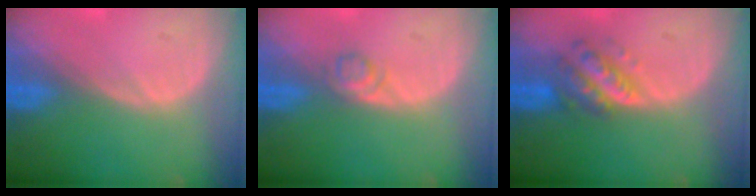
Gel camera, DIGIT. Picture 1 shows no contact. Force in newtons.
{"total": 1.9, "press": 1.8, "slide": 0.2}
{"total": 5.8, "press": 5.3, "slide": 2.4}